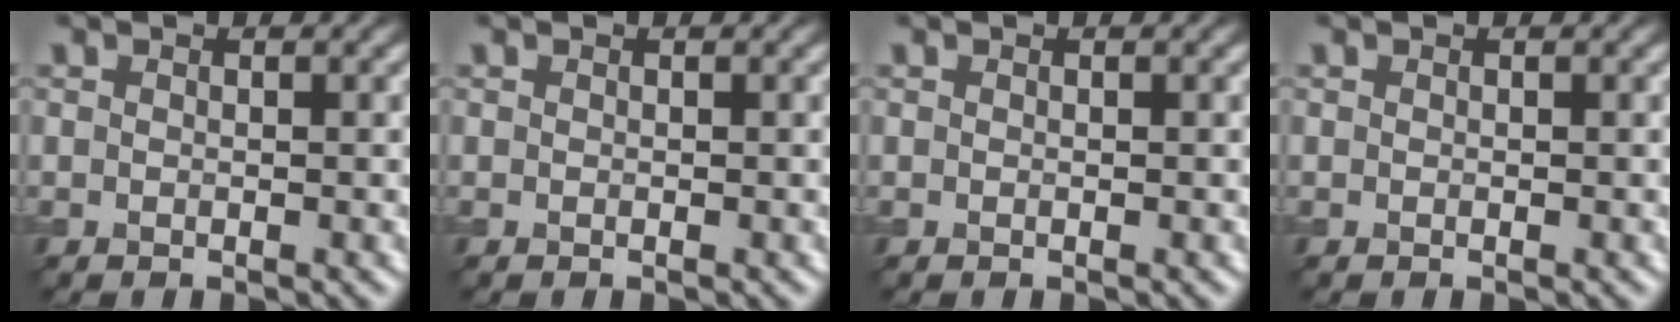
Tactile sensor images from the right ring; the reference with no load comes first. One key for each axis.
{"total": 0.0}
{"total": 0.0}
{"total": 0.0}